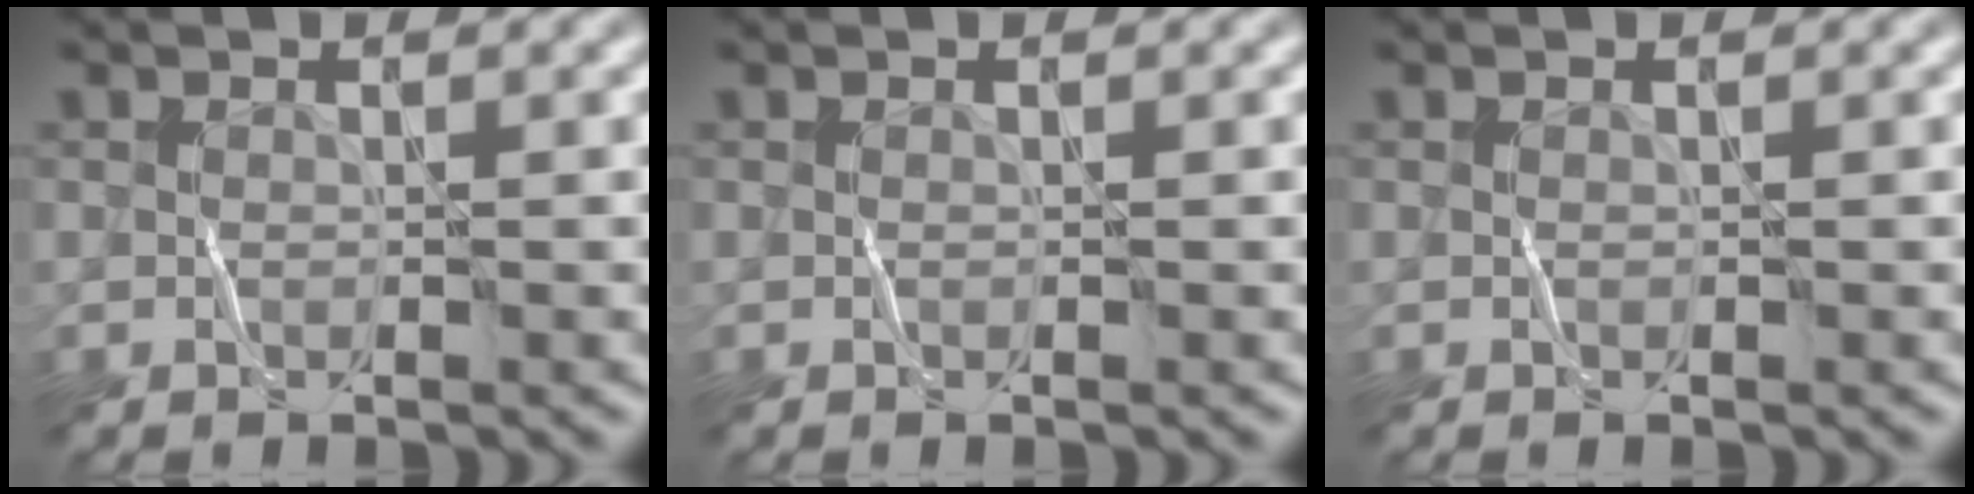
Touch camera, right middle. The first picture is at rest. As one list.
[{"total": 0.0}, {"total": 0.0}]